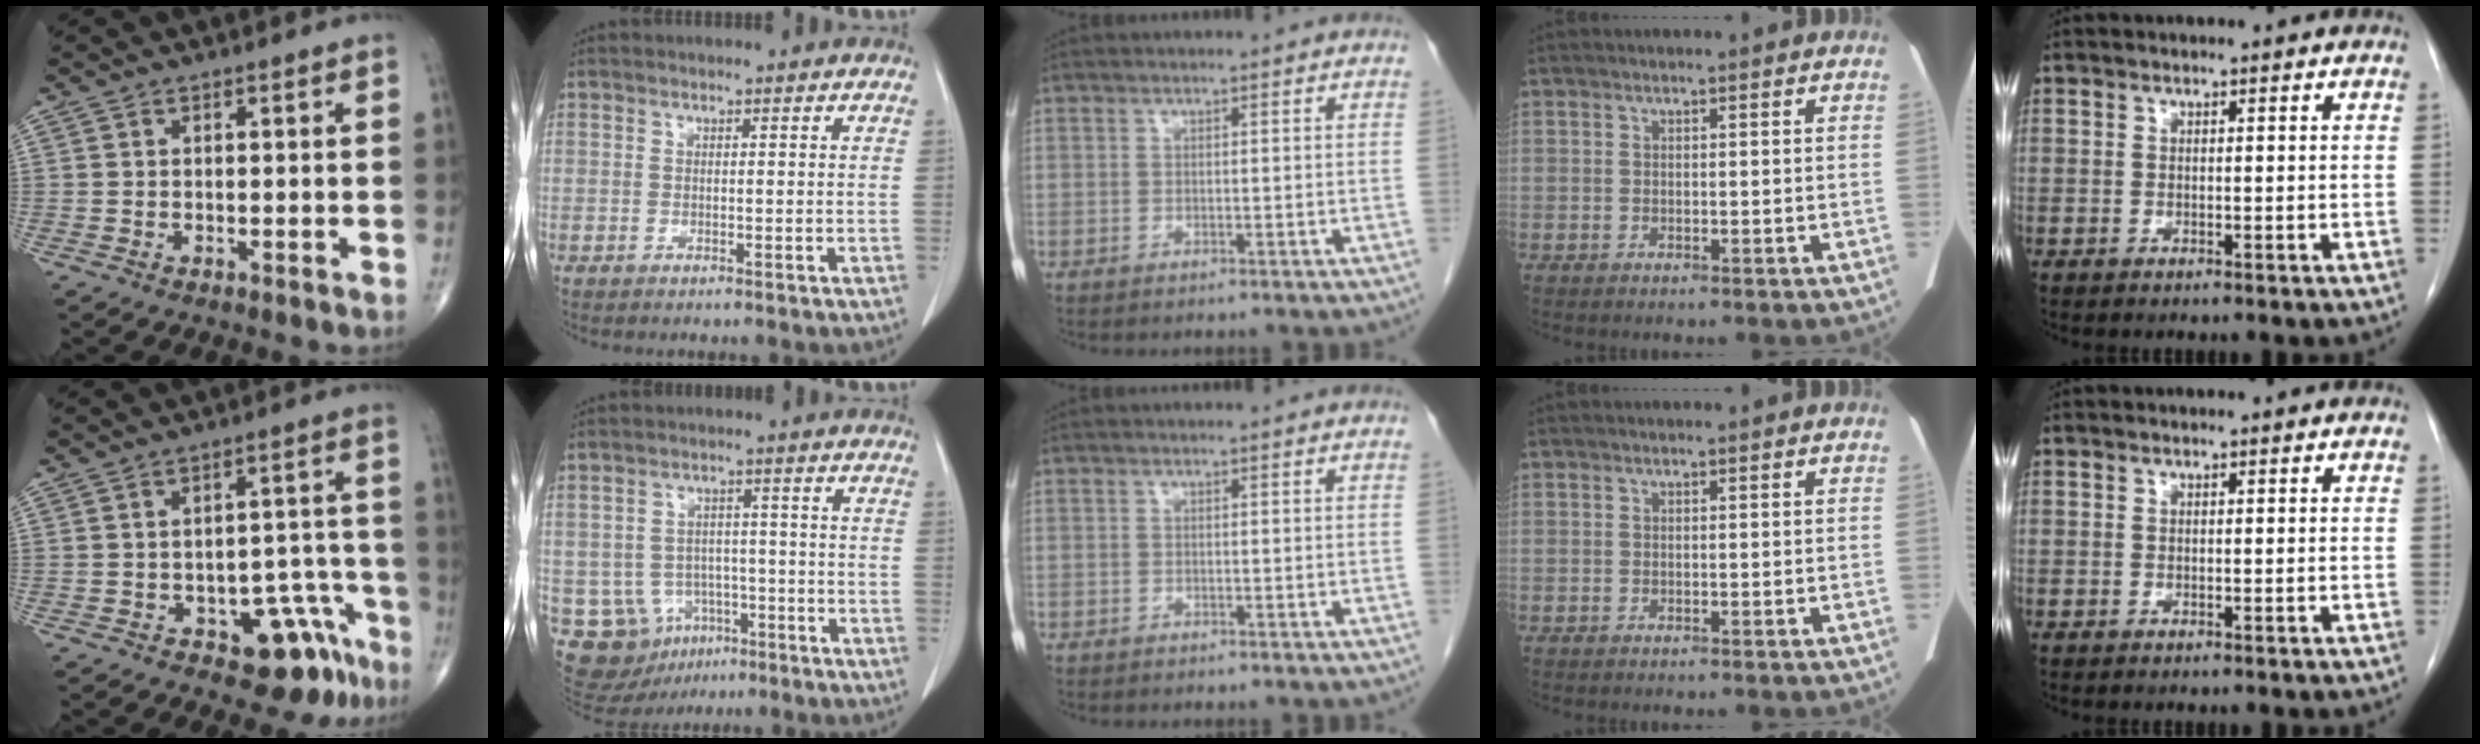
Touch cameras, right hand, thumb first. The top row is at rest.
{"thumb": {"total": 10.7, "force": [-6.4, 5.4, 6.6], "torque": [-0.038, 0.059, -0.078]}, "index": {"total": 10.5, "force": [-4.0, 9.2, 3.2], "torque": [-0.067, 0.020, -0.043]}, "middle": {"total": 0.6, "force": [-0.5, 0.3, 0.2], "torque": [-0.009, 0.001, -0.011]}}